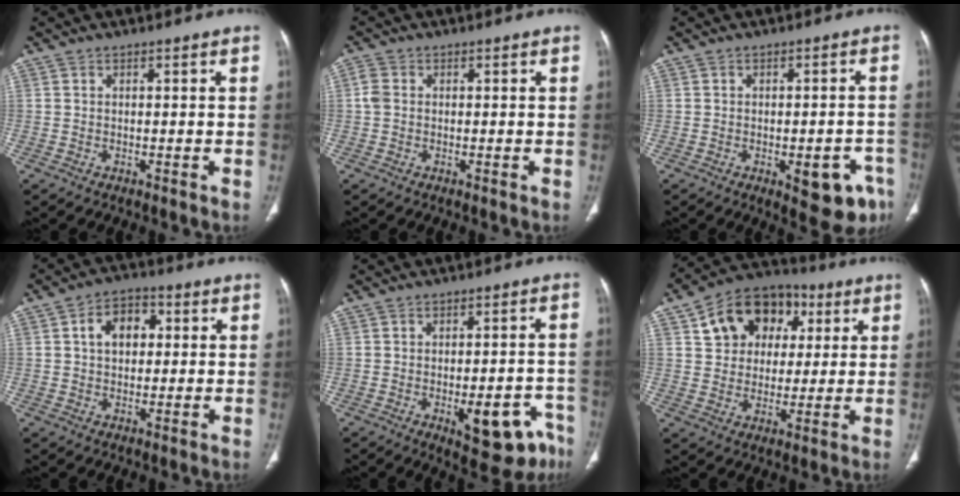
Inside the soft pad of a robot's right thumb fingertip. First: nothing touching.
{"total": 2.2, "force": [0.1, 1.7, 1.4], "torque": [-0.035, 0.005, -0.002]}
{"total": 9.4, "force": [-4.1, 3.8, 7.5], "torque": [-0.065, 0.015, -0.041]}
{"total": 7.6, "force": [1.6, 5.4, 5.2], "torque": [-0.063, 0.013, 0.020]}
{"total": 12.4, "force": [-6.0, 5.4, 9.4], "torque": [-0.085, 0.028, -0.067]}
{"total": 15.6, "force": [5.6, 12.0, 8.2], "torque": [-0.092, 0.011, 0.086]}